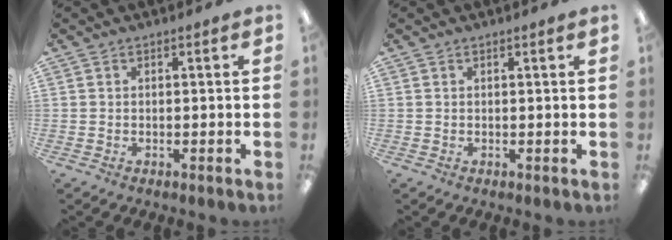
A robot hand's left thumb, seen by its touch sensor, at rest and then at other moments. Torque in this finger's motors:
{"motor_torque": [-0.19, -0.11, -0.26, 0.08, 0.03]}